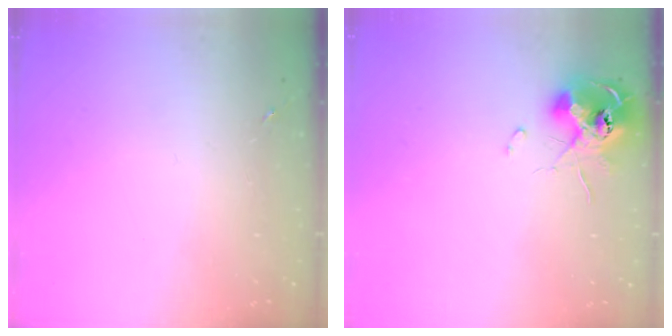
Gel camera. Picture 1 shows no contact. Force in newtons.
{"total": 11.3, "press": 11.3, "slide": 0.6}